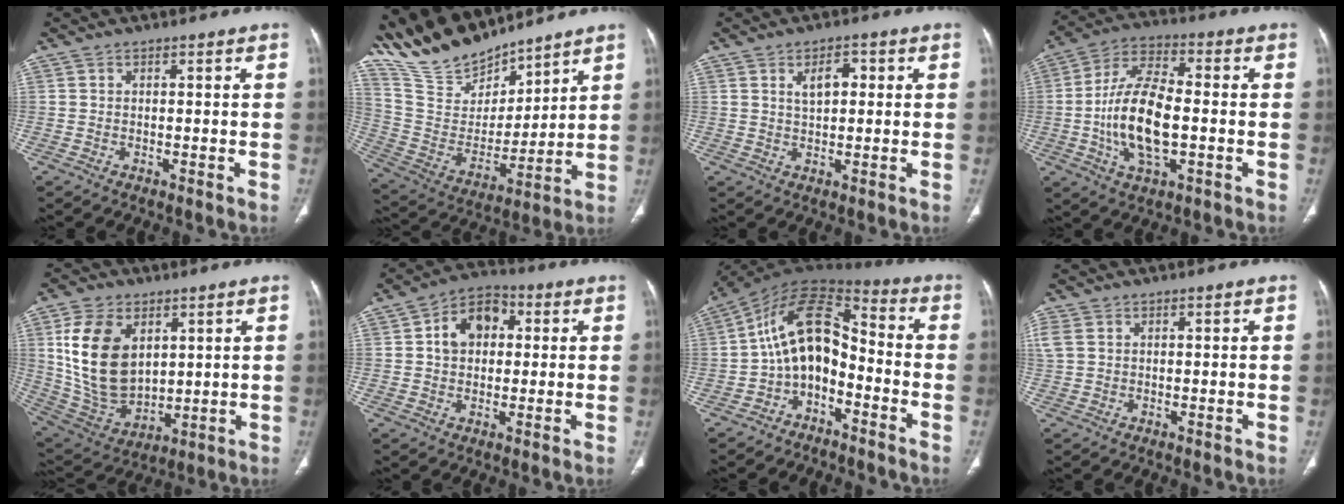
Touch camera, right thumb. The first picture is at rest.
{"total": 17.7, "force": [16.0, 5.8, 4.7], "torque": [-0.064, -0.078, 0.319]}
{"total": 4.2, "force": [1.2, 2.3, 3.3], "torque": [-0.043, 0.002, 0.021]}
{"total": 15.1, "force": [-2.1, 6.8, 13.4], "torque": [-0.262, 0.016, -0.040]}
{"total": 17.8, "force": [4.8, 11.9, 12.4], "torque": [-0.211, -0.022, 0.113]}
{"total": 9.5, "force": [1.7, 7.0, 6.2], "torque": [-0.077, 0.017, 0.017]}
{"total": 12.4, "force": [-3.6, 7.8, 8.9], "torque": [-0.133, 0.084, -0.071]}
{"total": 3.3, "force": [0.9, 2.6, 1.9], "torque": [-0.063, 0.014, 0.025]}